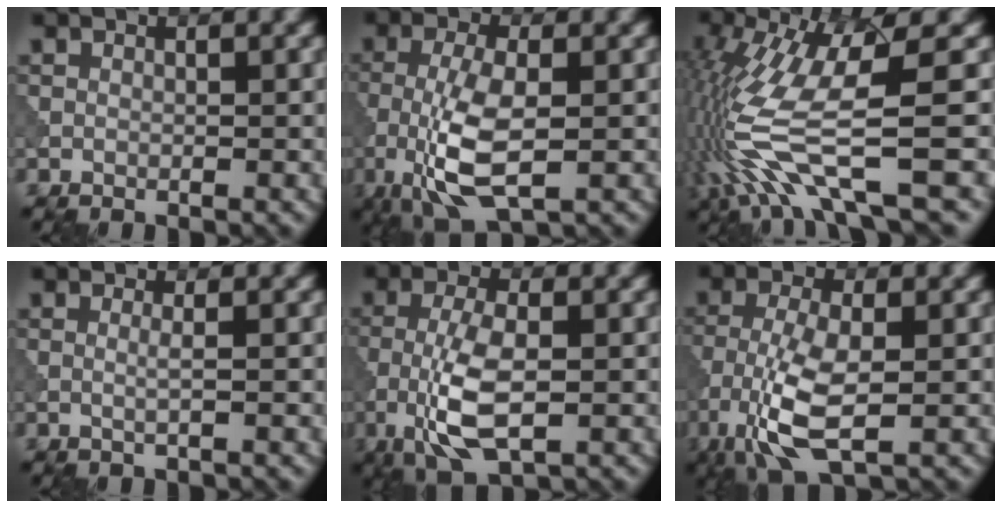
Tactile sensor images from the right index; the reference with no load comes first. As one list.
[{"total": 6.9, "force": [-1.7, 2.5, 6.1], "torque": [-0.139, -0.003, -0.034]}, {"total": 11.1, "force": [-2.4, 2.9, 10.4], "torque": [-0.225, -0.003, -0.043]}, {"total": 1.1, "force": [0.1, 0.2, 1.1], "torque": [-0.020, -0.002, -0.005]}, {"total": 6.5, "force": [-1.7, 2.5, 5.8], "torque": [-0.124, 0.000, -0.034]}, {"total": 7.3, "force": [-2.7, 2.7, 6.1], "torque": [-0.142, -0.005, -0.058]}]